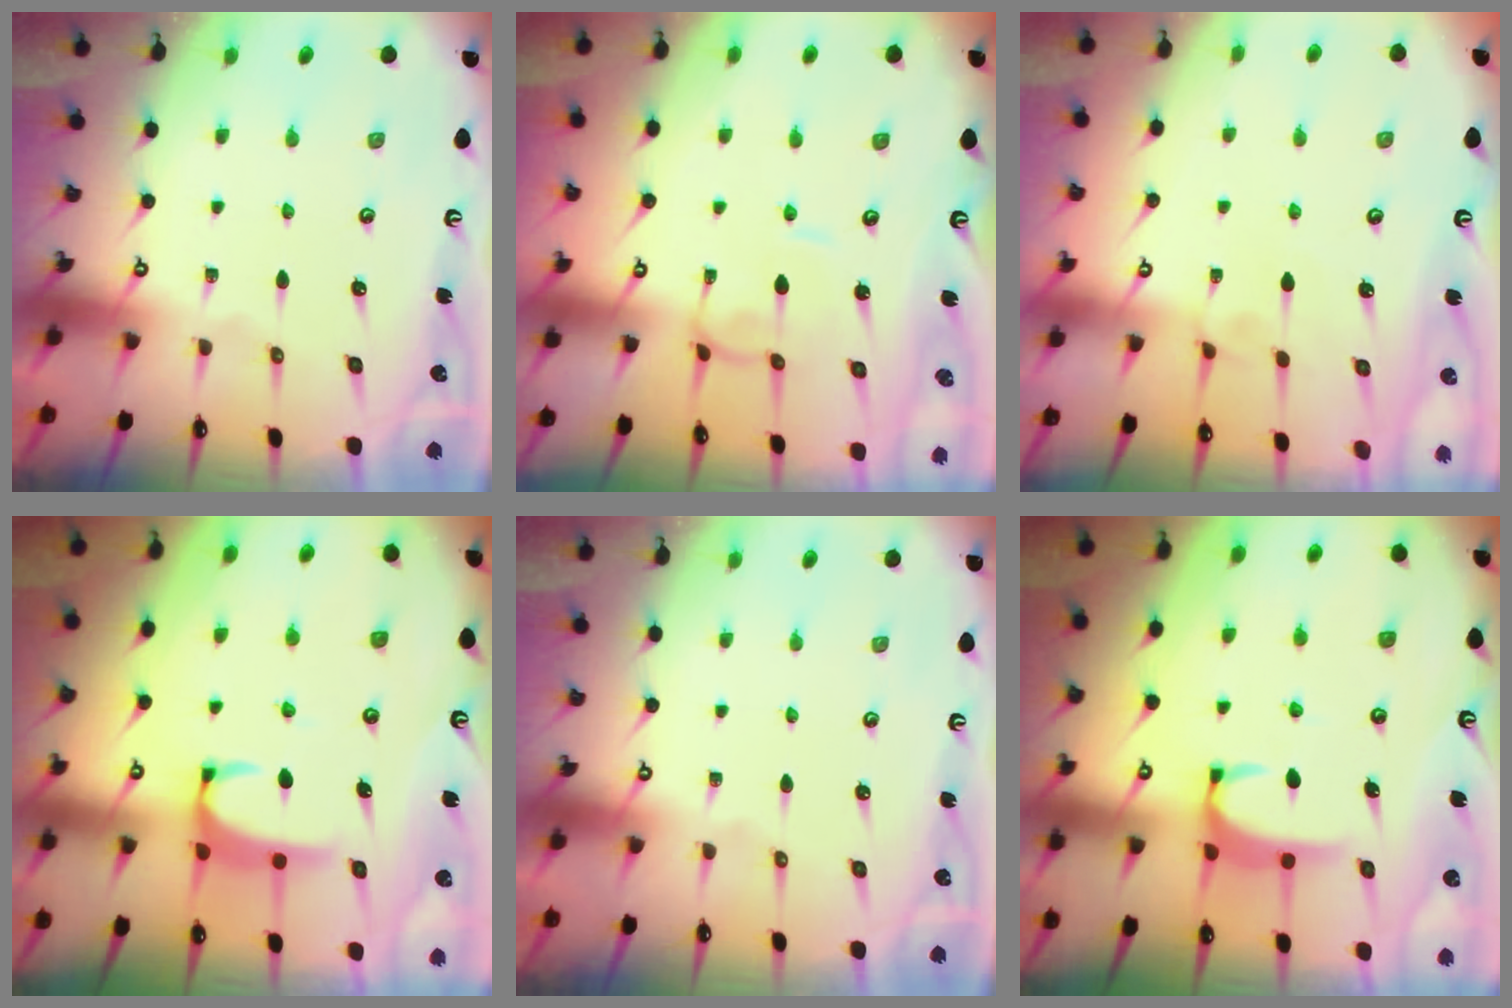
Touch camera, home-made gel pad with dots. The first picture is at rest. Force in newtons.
{"total": 0.8, "press": 0.7, "slide": 0.3}
{"total": 3.7, "press": 3.7, "slide": 0.1}
{"total": 2.0, "press": 1.9, "slide": 0.3}
{"total": 0.0}
{"total": 2.0, "press": 1.9, "slide": 0.6}